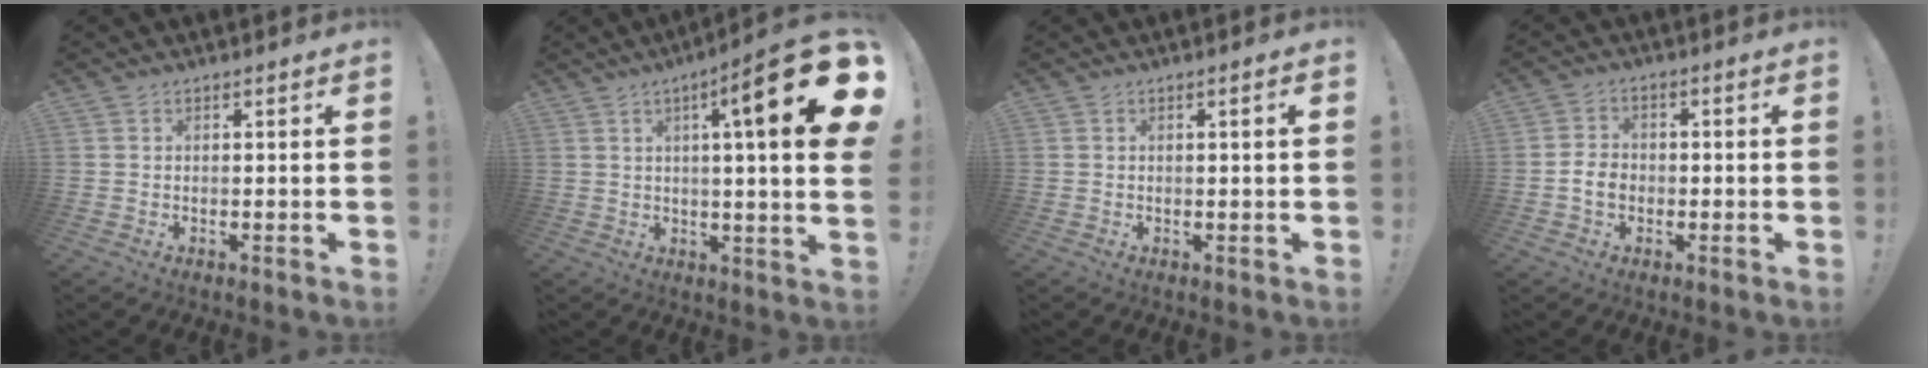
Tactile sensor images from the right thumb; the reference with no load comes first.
{"total": 19.5, "force": [5.6, 2.6, 18.5], "torque": [-0.261, -0.031, 0.071]}
{"total": 1.4, "force": [0.3, -0.2, 1.3], "torque": [-0.015, -0.005, 0.002]}
{"total": 5.2, "force": [-1.6, 4.2, 2.6], "torque": [-0.033, 0.009, -0.029]}